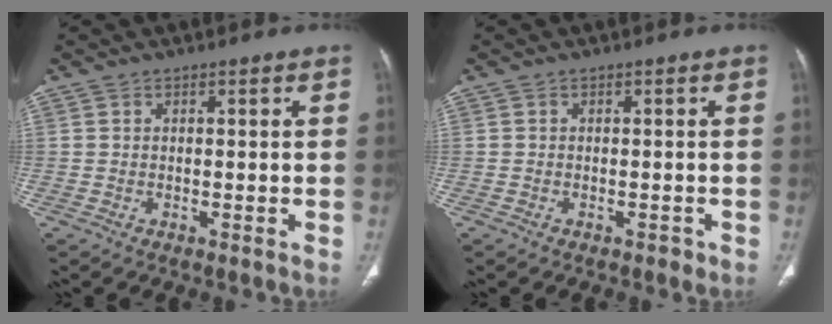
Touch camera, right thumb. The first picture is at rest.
{"total": 1.1, "force": [-0.7, 0.8, 0.4], "torque": [-0.003, 0.002, -0.010]}